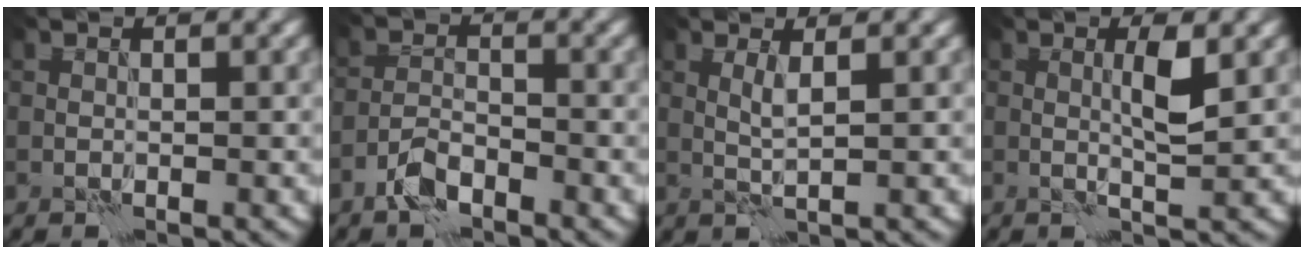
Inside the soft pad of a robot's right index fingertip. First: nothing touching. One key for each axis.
{"total": 2.9, "fx": -2.1, "fy": 1.1, "fz": 1.5, "tx": -0.029, "ty": 0.007, "tz": -0.048}
{"total": 1.5, "fx": 0.6, "fy": 0.0, "fz": 1.3, "tx": -0.034, "ty": 0.000, "tz": 0.011}
{"total": 2.6, "fx": 0.5, "fy": 0.2, "fz": 2.5, "tx": -0.046, "ty": 0.002, "tz": 0.006}